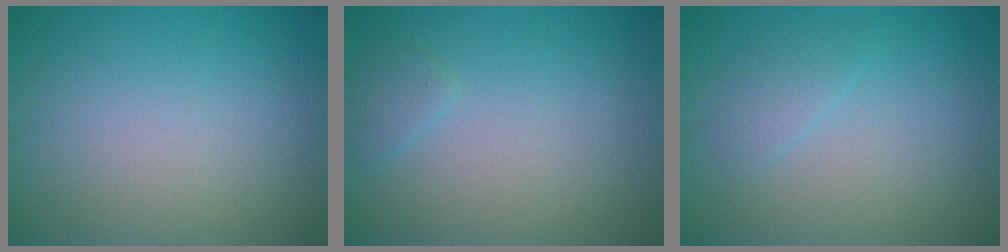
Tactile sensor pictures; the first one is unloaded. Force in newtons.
{"total": 1.0, "press": 1.0, "slide": 0.1}
{"total": 1.3, "press": 1.3, "slide": 0.1}